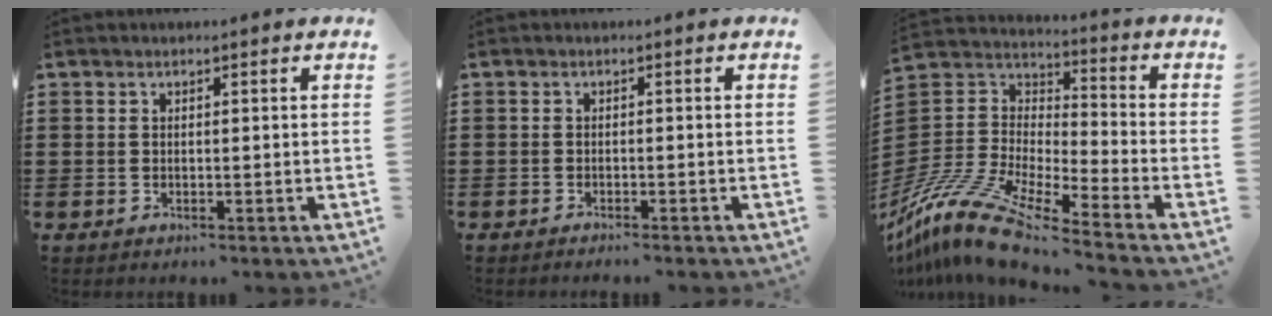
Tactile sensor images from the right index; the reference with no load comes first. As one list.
[{"total": 1.1, "force": [-1.0, -0.2, 0.0], "torque": [-0.003, -0.003, -0.021]}, {"total": 13.7, "force": [-11.5, 1.7, 7.1], "torque": [-0.177, 0.005, -0.234]}]